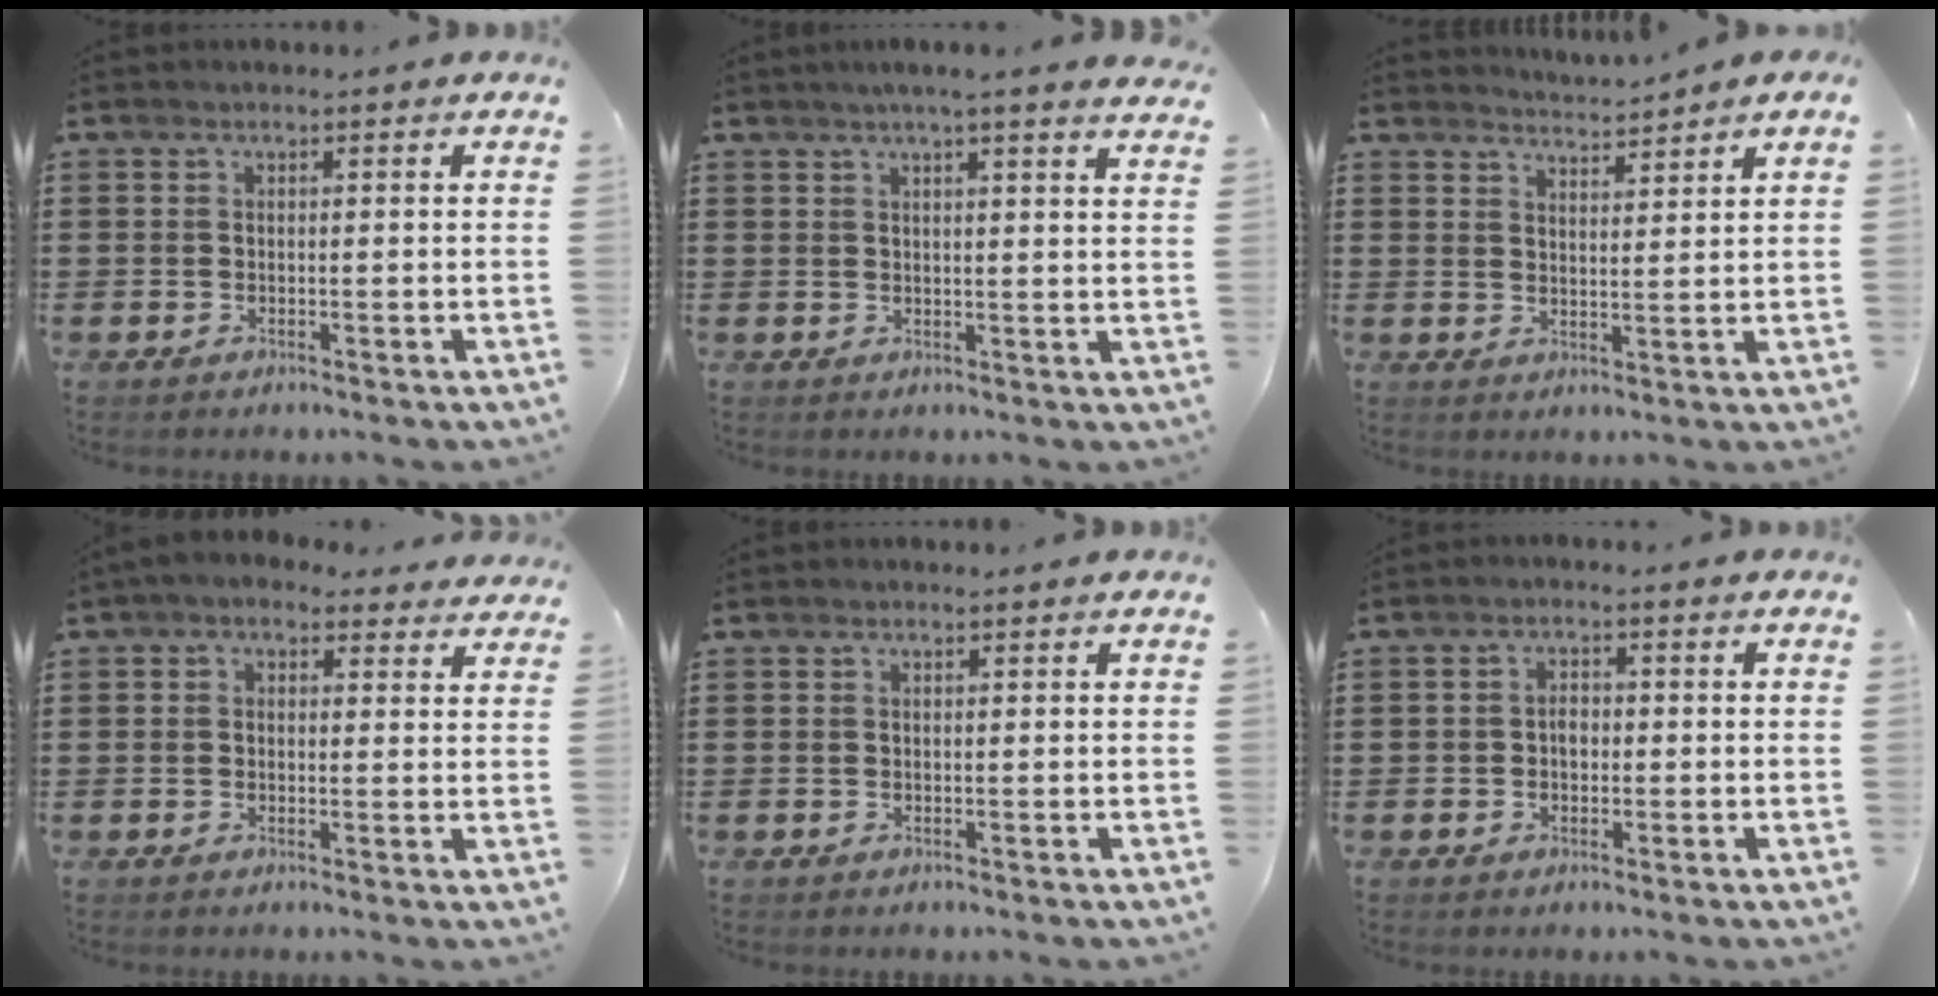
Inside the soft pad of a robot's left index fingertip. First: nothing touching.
{"total": 3.2, "force": [2.8, -0.7, 1.5], "torque": [-0.035, -0.006, 0.049]}
{"total": 3.1, "force": [3.1, -0.7, -0.1], "torque": [-0.009, -0.017, 0.055]}
{"total": 2.7, "force": [1.9, 1.6, 1.2], "torque": [-0.030, 0.002, 0.033]}
{"total": 0.0}
{"total": 1.9, "force": [-0.3, 1.4, 1.3], "torque": [-0.026, 0.005, -0.008]}